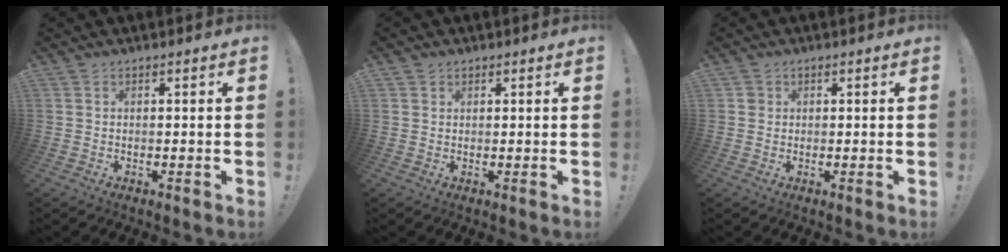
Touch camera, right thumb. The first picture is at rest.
{"total": 1.2, "force": [0.8, 0.9, 0.0], "torque": [0.007, -0.004, 0.014]}
{"total": 1.6, "force": [0.5, 1.5, 0.3], "torque": [0.001, 0.001, 0.009]}